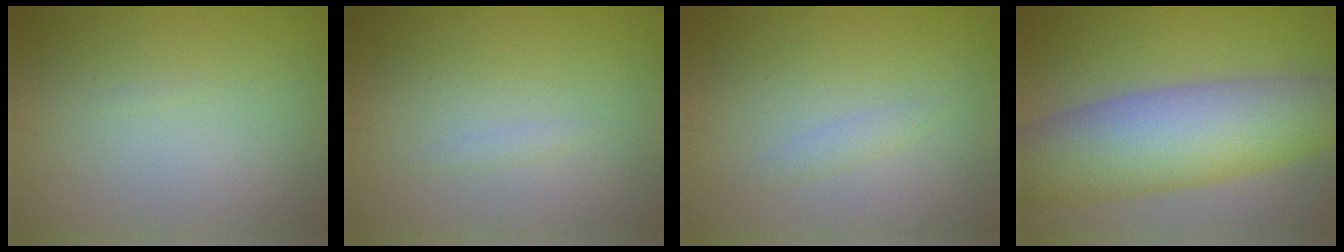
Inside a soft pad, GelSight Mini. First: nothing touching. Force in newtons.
{"total": 0.5, "press": 0.5, "slide": 0.1}
{"total": 1.0, "press": 1.0, "slide": 0.1}
{"total": 10.1, "press": 10.1, "slide": 0.5}